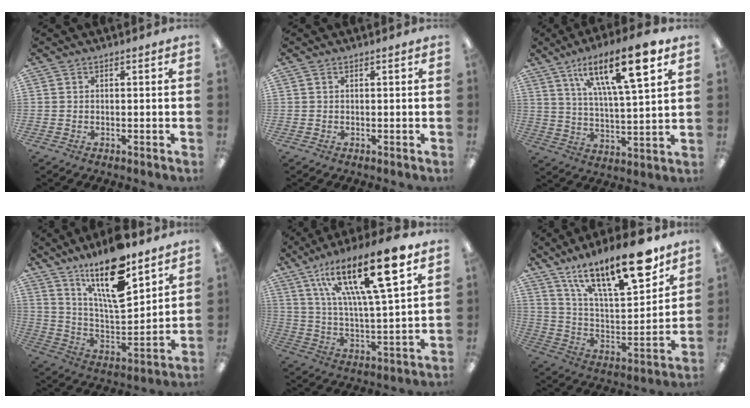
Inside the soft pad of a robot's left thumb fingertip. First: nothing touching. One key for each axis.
{"total": 0.0}
{"total": 18.3, "fx": 10.4, "fy": 5.5, "fz": 14.0, "tx": -0.219, "ty": -0.045, "tz": 0.164}
{"total": 19.0, "fx": 12.8, "fy": 6.0, "fz": 12.8, "tx": -0.217, "ty": -0.074, "tz": 0.211}
{"total": 22.5, "fx": 12.7, "fy": 6.8, "fz": 17.4, "tx": -0.281, "ty": -0.056, "tz": 0.200}
{"total": 23.0, "fx": 15.3, "fy": 7.4, "fz": 15.5, "tx": -0.247, "ty": -0.089, "tz": 0.255}